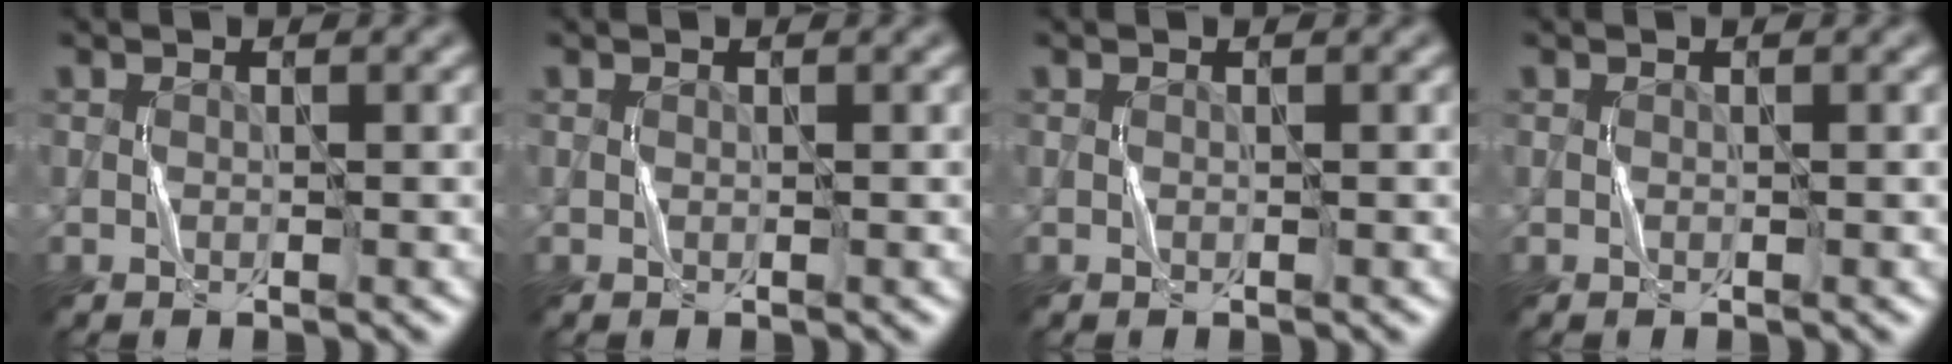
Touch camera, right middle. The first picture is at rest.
{"total": 0.0}
{"total": 0.0}
{"total": 0.0}